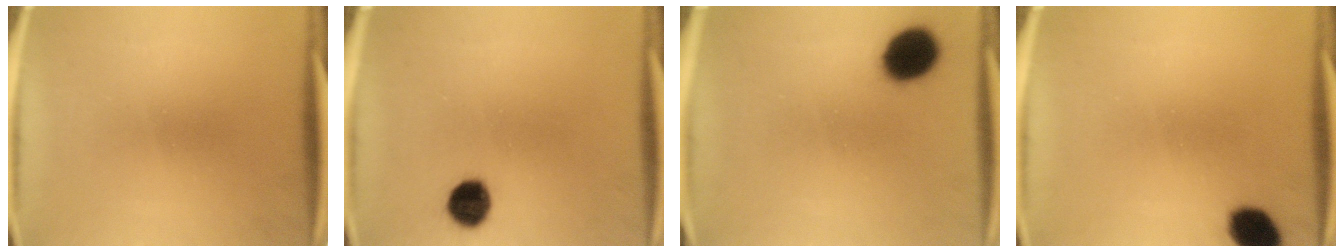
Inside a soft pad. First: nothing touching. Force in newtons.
{"total": 6.4}
{"total": 10.7}
{"total": 7.3}